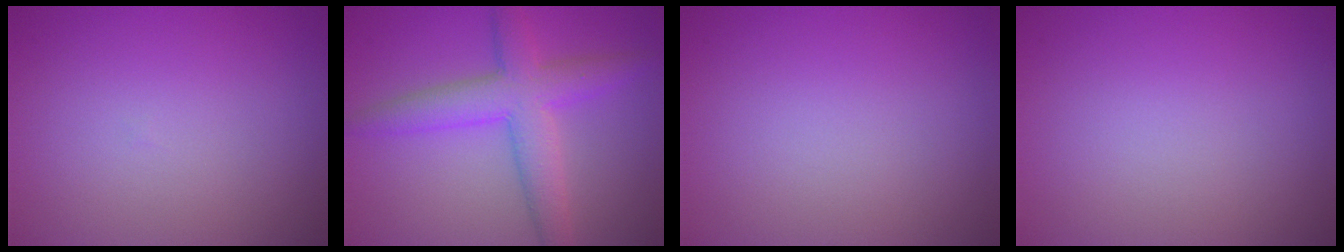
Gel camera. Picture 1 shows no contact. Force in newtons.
{"total": 5.3, "press": 5.3, "slide": 0.2}
{"total": 0.0}
{"total": 0.0}